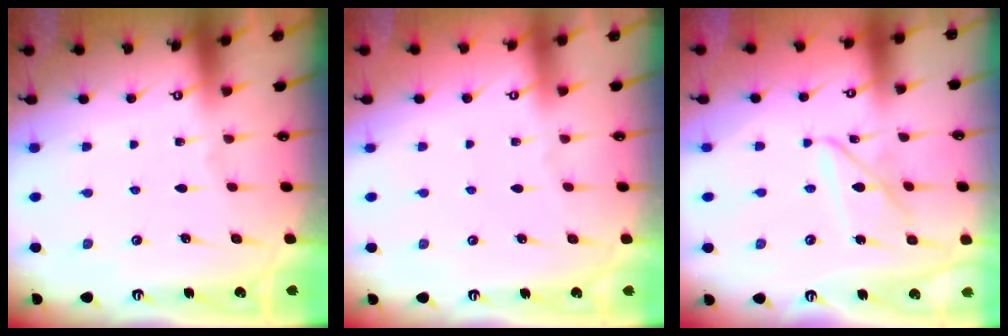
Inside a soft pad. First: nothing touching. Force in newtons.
{"total": 0.0}
{"total": 8.1, "press": 8.1, "slide": 0.5}